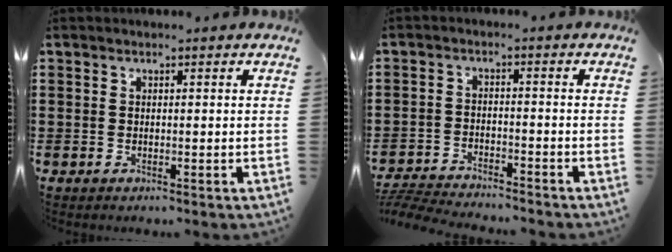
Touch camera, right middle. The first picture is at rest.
{"total": 4.6, "force": [-4.6, 0.2, 0.6], "torque": [-0.026, -0.002, -0.097]}